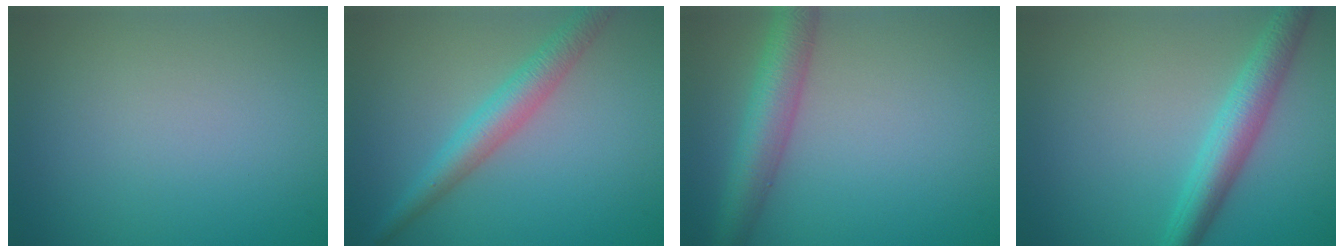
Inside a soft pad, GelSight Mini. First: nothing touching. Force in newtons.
{"total": 3.9, "press": 3.9, "slide": 0.1}
{"total": 5.1, "press": 5.1, "slide": 0.3}
{"total": 5.0, "press": 5.0, "slide": 0.3}